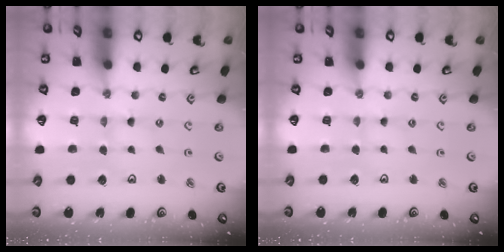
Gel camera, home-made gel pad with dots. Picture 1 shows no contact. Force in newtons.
{"total": 0.7, "press": 0.6, "slide": 0.2}